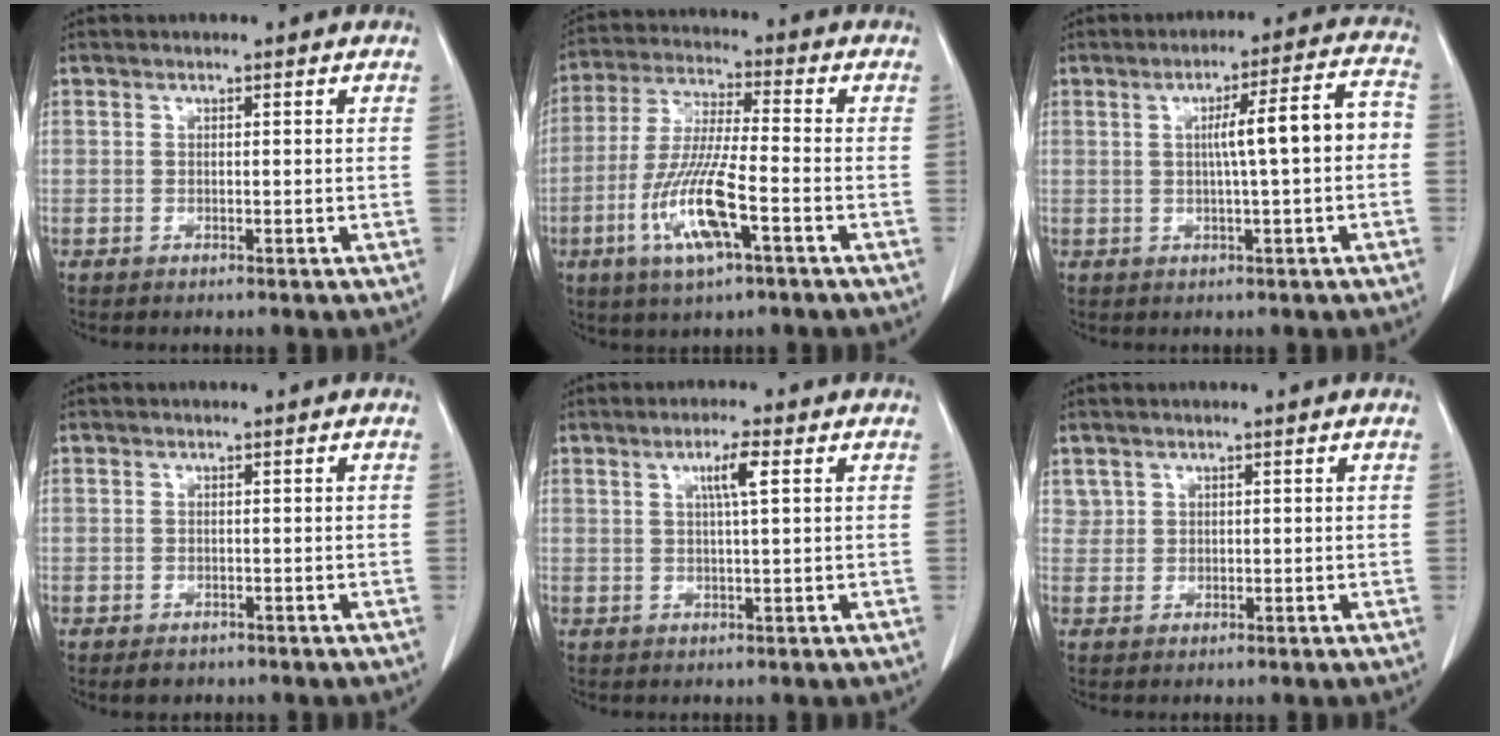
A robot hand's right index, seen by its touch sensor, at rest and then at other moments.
{"total": 12.3, "force": [-4.7, 1.5, 11.3], "torque": [-0.234, -0.015, -0.089]}
{"total": 8.5, "force": [-0.3, 0.4, 8.5], "torque": [-0.123, 0.027, -0.005]}
{"total": 1.7, "force": [-1.1, 1.1, 0.6], "torque": [-0.014, 0.000, -0.010]}
{"total": 3.6, "force": [1.2, -0.2, 3.4], "torque": [-0.062, 0.002, 0.022]}
{"total": 1.3, "force": [0.8, 1.0, 0.0], "torque": [0.014, 0.006, 0.011]}